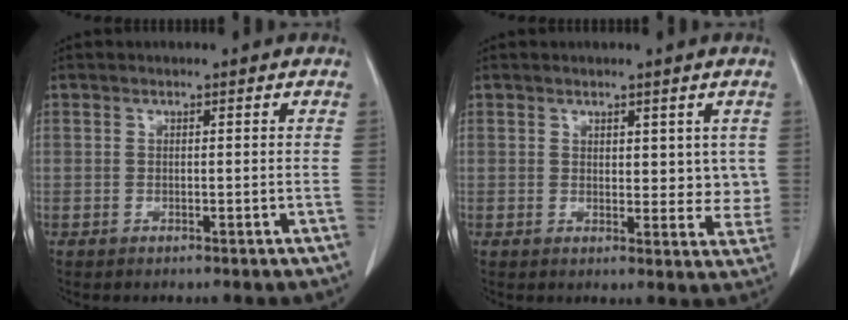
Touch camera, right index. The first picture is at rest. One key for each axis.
{"total": 4.8, "fx": 1.6, "fy": 2.7, "fz": 3.7, "tx": -0.027, "ty": -0.008, "tz": 0.022}